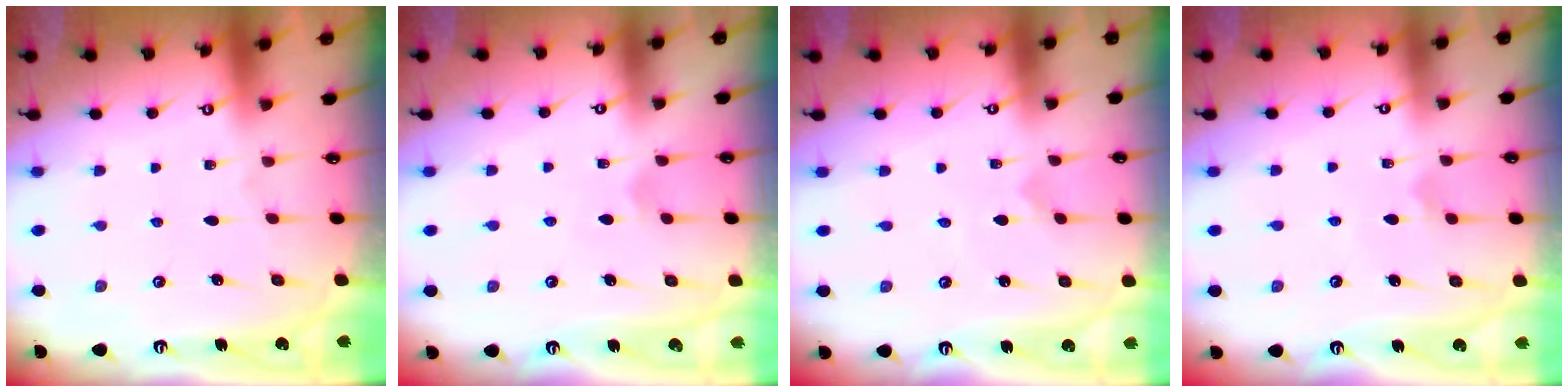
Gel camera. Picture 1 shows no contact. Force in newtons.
{"total": 5.1, "press": 5.1, "slide": 0.4}
{"total": 0.0}
{"total": 3.8, "press": 3.8, "slide": 0.4}